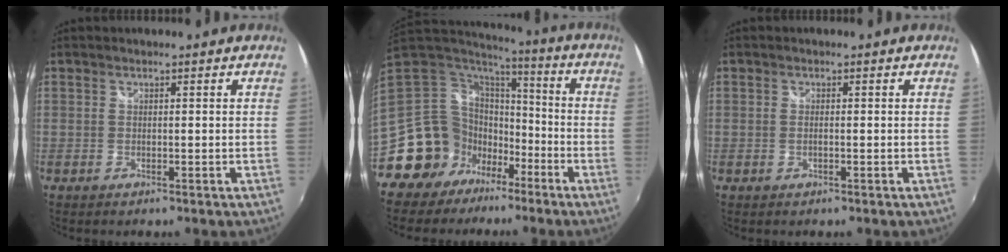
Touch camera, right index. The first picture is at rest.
{"total": 15.0, "force": [-8.8, 11.7, 3.5], "torque": [-0.098, 0.032, -0.157]}
{"total": 0.6, "force": [-0.1, 0.2, 0.6], "torque": [-0.013, 0.001, -0.005]}